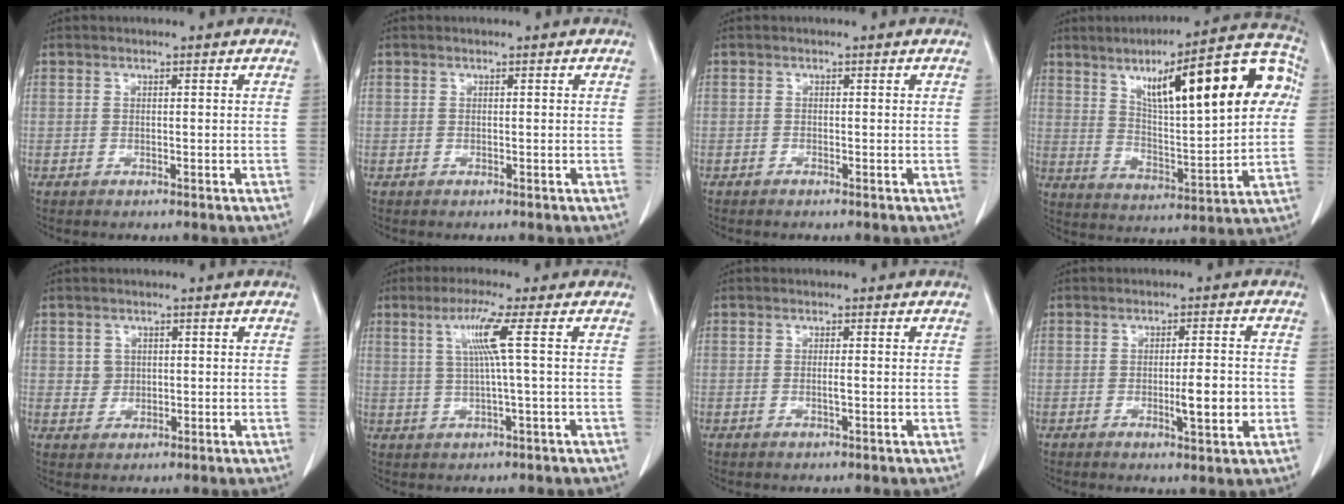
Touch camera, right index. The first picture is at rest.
{"total": 0.0}
{"total": 0.0}
{"total": 22.4, "force": [7.2, 4.4, 20.8], "torque": [-0.300, 0.037, 0.105]}
{"total": 2.3, "force": [0.6, 2.2, 0.4], "torque": [-0.003, 0.000, 0.012]}
{"total": 5.5, "force": [1.4, -1.3, 5.1], "torque": [-0.105, 0.005, 0.031]}
{"total": 1.1, "force": [-0.2, -0.1, 1.0], "torque": [-0.021, -0.002, -0.004]}
{"total": 5.4, "force": [-1.2, 0.8, 5.2], "torque": [-0.081, -0.003, -0.012]}